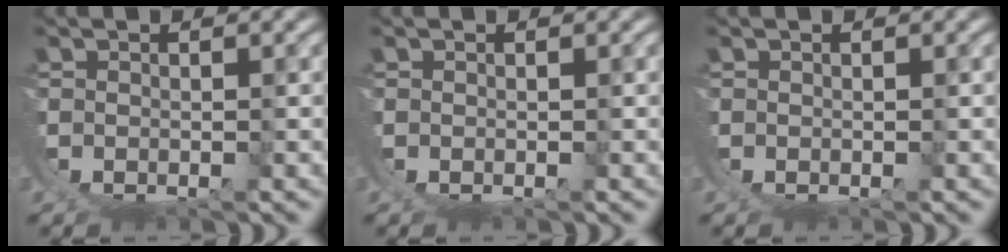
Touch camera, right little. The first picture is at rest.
{"total": 0.0}
{"total": 0.0}